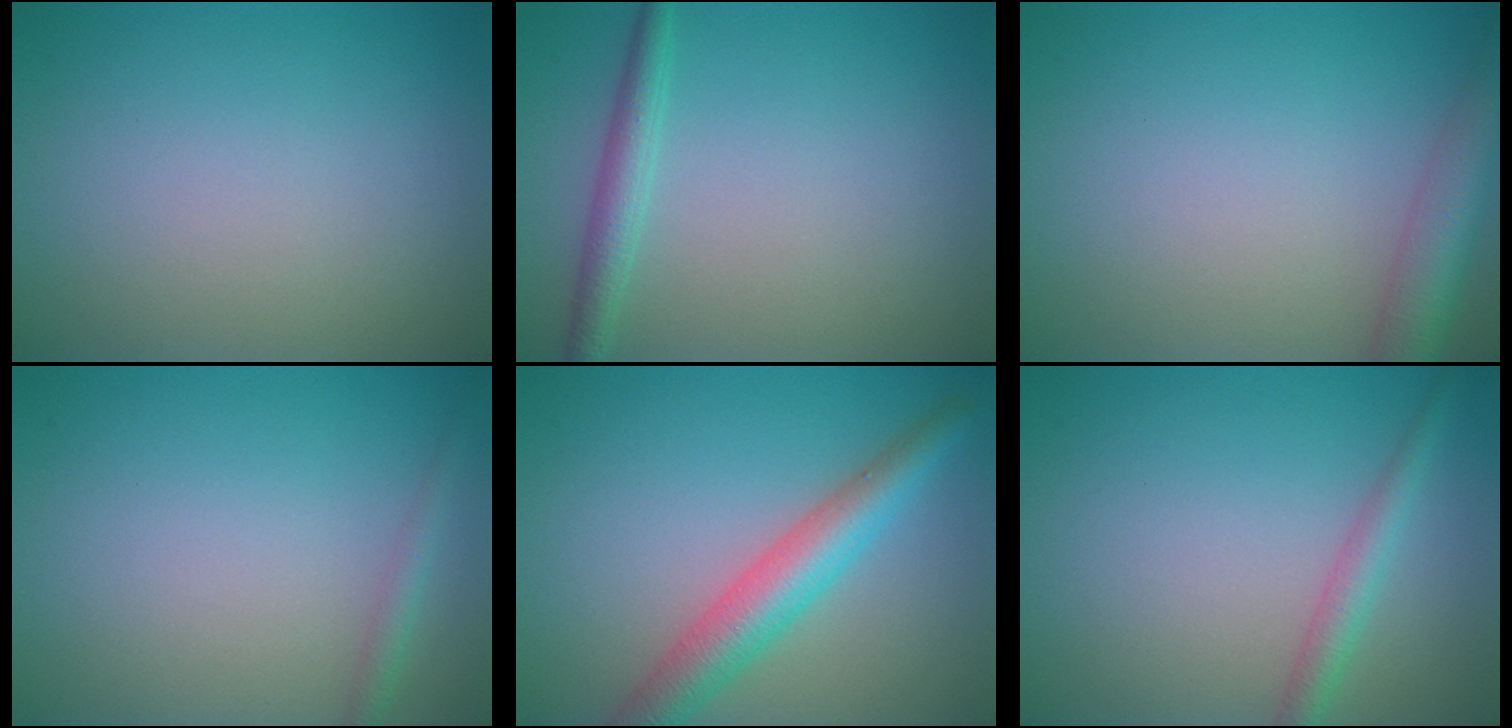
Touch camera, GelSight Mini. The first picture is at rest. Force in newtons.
{"total": 2.3, "press": 2.2, "slide": 0.1}
{"total": 4.4, "press": 4.4, "slide": 0.3}
{"total": 1.3, "press": 1.3, "slide": 0.1}
{"total": 5.0, "press": 5.0, "slide": 0.2}
{"total": 2.2, "press": 2.2, "slide": 0.1}